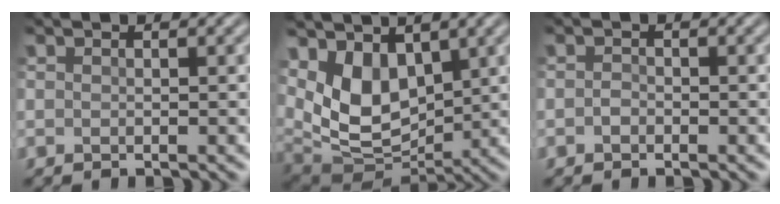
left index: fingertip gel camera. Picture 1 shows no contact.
{"total": 7.1, "force": [2.3, 4.4, 5.0], "torque": [-0.105, -0.012, 0.042]}
{"total": 0.5, "force": [-0.3, 0.4, 0.2], "torque": [-0.004, 0.006, -0.007]}